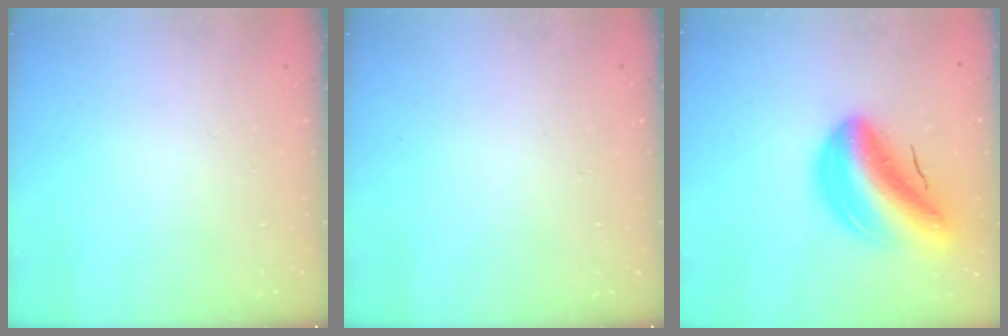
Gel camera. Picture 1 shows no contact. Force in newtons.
{"total": 0.0}
{"total": 15.7, "press": 15.0, "slide": 4.8}